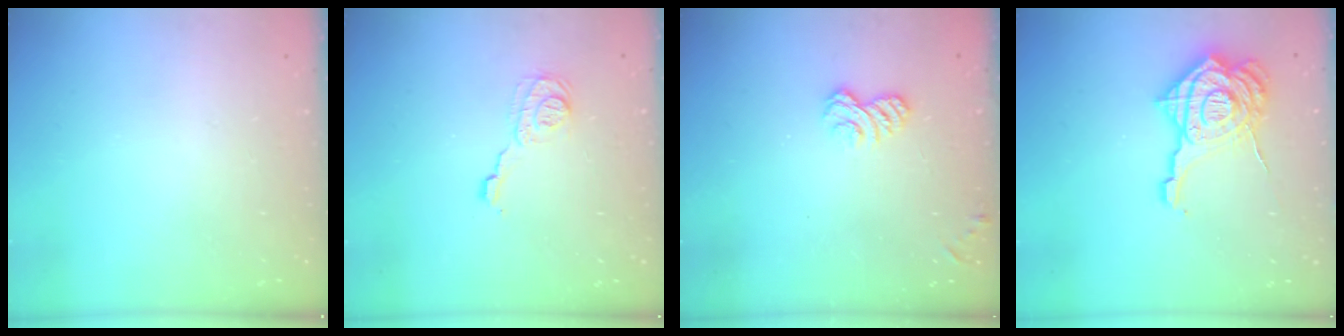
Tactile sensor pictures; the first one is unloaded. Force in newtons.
{"total": 8.4, "press": 8.4, "slide": 0.3}
{"total": 3.4, "press": 3.2, "slide": 1.1}
{"total": 18.9, "press": 18.8, "slide": 1.9}